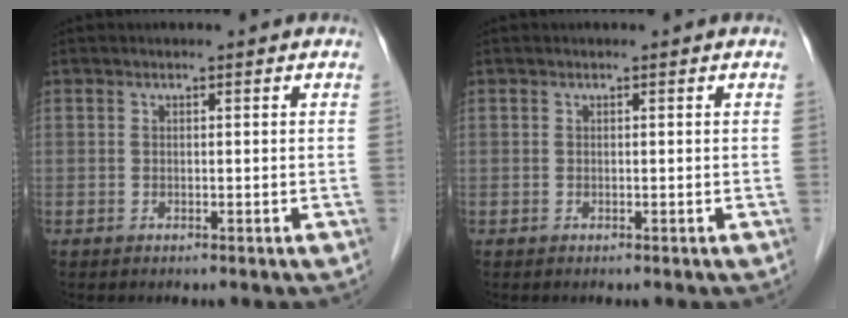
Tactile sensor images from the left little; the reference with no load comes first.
{"total": 0.0}